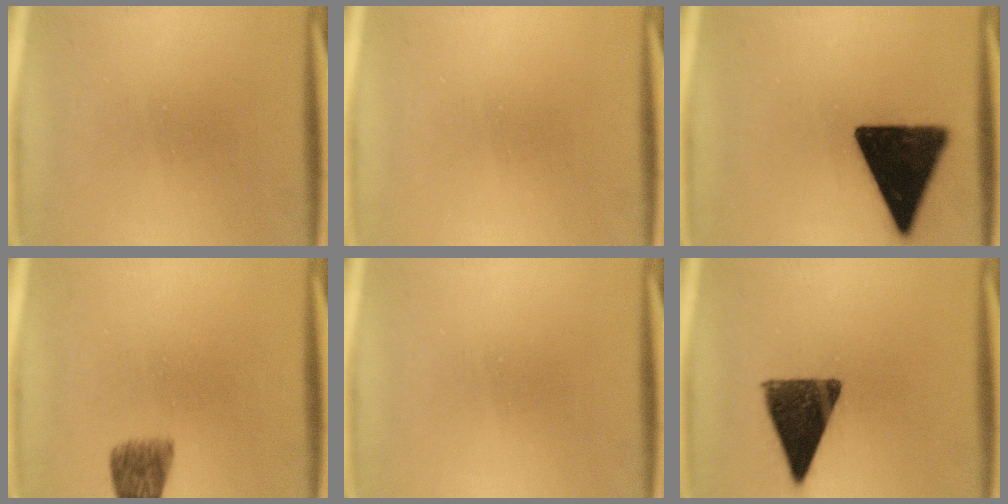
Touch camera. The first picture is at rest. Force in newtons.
{"total": 0.0}
{"total": 17.1}
{"total": 5.4}
{"total": 0.0}
{"total": 12.7}